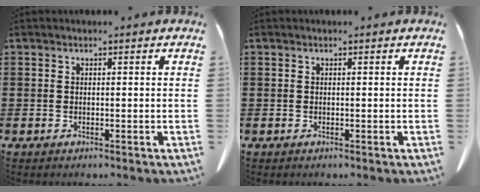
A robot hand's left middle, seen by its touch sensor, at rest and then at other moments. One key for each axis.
{"total": 0.0}